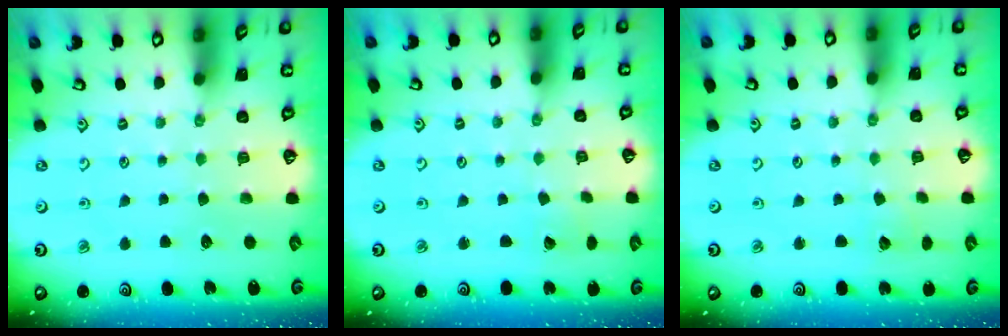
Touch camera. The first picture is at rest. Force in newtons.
{"total": 1.2, "press": 1.2, "slide": 0.0}
{"total": 3.6, "press": 3.6, "slide": 0.3}